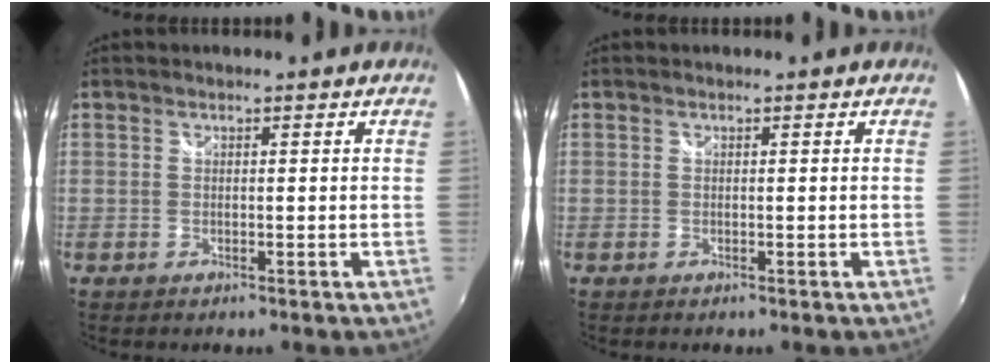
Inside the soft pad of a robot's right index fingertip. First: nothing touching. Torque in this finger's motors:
{"motor_torque": [0.00, 0.00, 0.00, 0.00]}